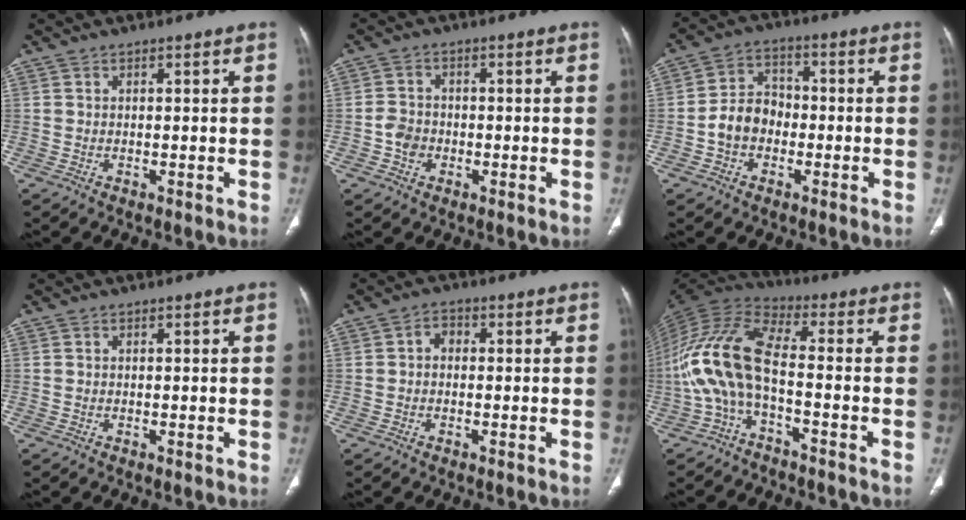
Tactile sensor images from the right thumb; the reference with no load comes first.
{"total": 3.7, "force": [-1.1, 3.1, 1.7], "torque": [-0.018, 0.010, -0.024]}
{"total": 7.6, "force": [-1.9, 6.0, 4.2], "torque": [-0.055, 0.031, -0.047]}
{"total": 0.0}
{"total": 2.3, "force": [-0.1, 1.8, 1.4], "torque": [-0.011, 0.011, -0.011]}
{"total": 12.0, "force": [-3.5, 4.3, 10.7], "torque": [-0.237, 0.058, -0.082]}